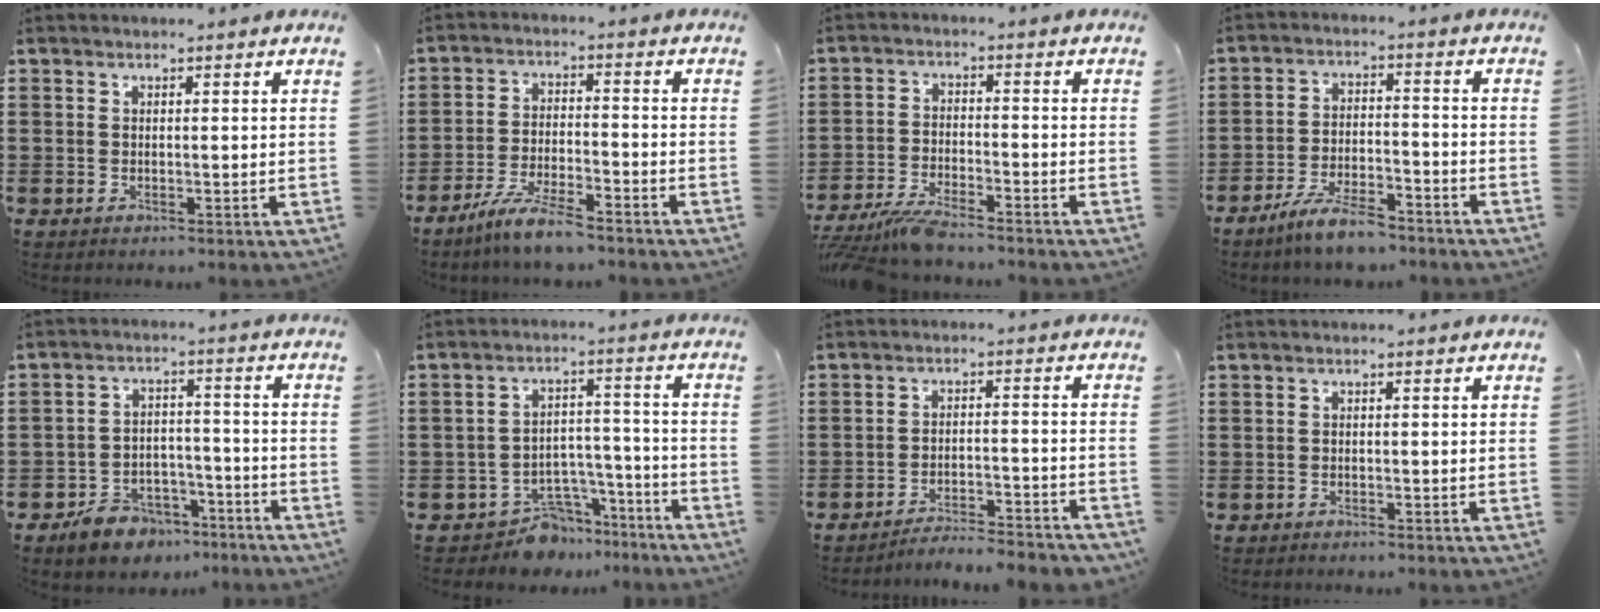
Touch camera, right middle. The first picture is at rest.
{"total": 6.7, "force": [-5.8, 0.5, 3.4], "torque": [-0.079, -0.010, -0.113]}
{"total": 5.1, "force": [-4.7, 0.0, 2.0], "torque": [-0.060, -0.018, -0.095]}
{"total": 7.0, "force": [-6.0, 1.2, 3.4], "torque": [-0.079, -0.001, -0.116]}
{"total": 6.0, "force": [-5.3, 2.6, 0.7], "torque": [-0.013, 0.028, -0.105]}
{"total": 6.9, "force": [-6.2, 2.8, 1.0], "torque": [-0.016, 0.030, -0.119]}
{"total": 4.3, "force": [-4.2, 0.1, 0.4], "torque": [-0.011, 0.003, -0.090]}
{"total": 1.0, "force": [-1.0, 0.3, -0.1], "torque": [-0.001, 0.004, -0.023]}